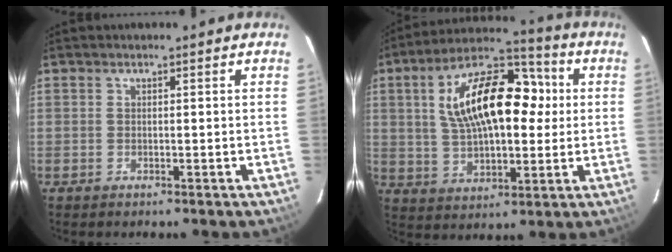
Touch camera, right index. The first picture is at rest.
{"total": 18.8, "force": [3.2, 9.7, 15.8], "torque": [-0.291, 0.032, 0.051]}